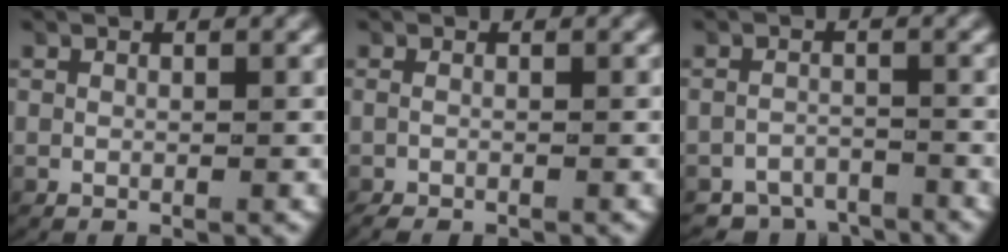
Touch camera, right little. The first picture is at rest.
{"total": 1.1, "force": [-1.1, 0.1, 0.4], "torque": [-0.014, -0.008, -0.014]}
{"total": 5.6, "force": [-5.1, 2.1, 0.6], "torque": [0.015, -0.015, -0.086]}